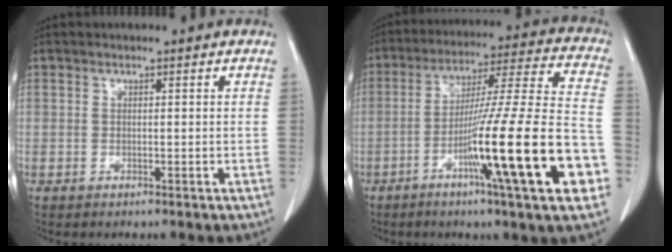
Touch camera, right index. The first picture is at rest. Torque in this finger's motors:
{"motor_torque": [1.61, -0.53, 0.63, 0.16]}